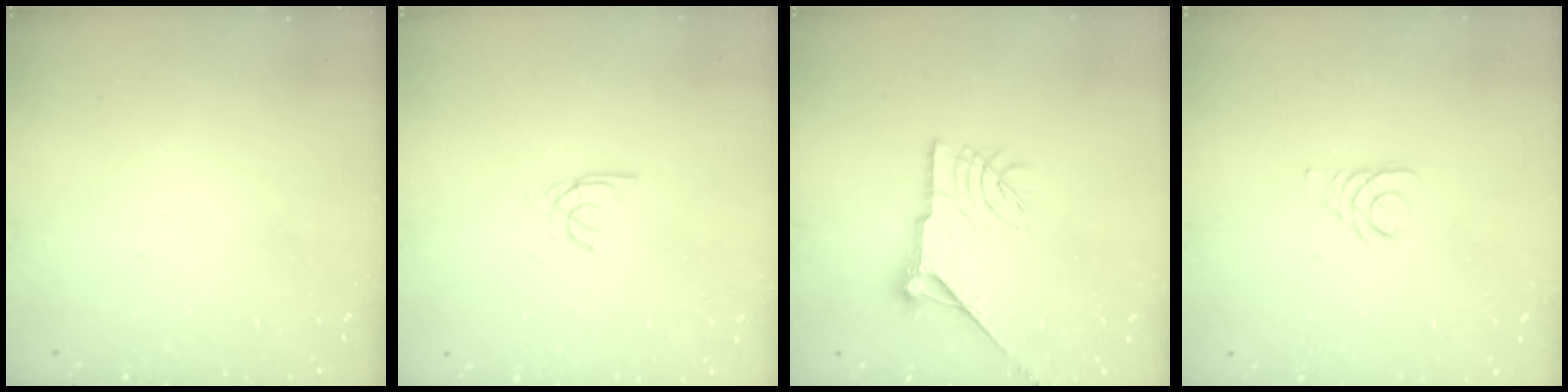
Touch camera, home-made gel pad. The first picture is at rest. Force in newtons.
{"total": 2.6, "press": 2.6, "slide": 0.4}
{"total": 13.0, "press": 13.0, "slide": 0.7}
{"total": 2.9, "press": 2.9, "slide": 0.3}